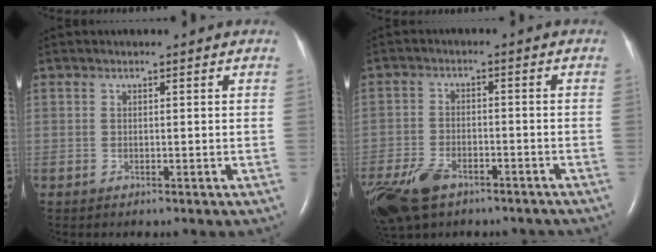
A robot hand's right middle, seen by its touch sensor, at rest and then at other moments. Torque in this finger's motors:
{"motor_torque": [0.13, -0.21, 0.16, 0.09]}